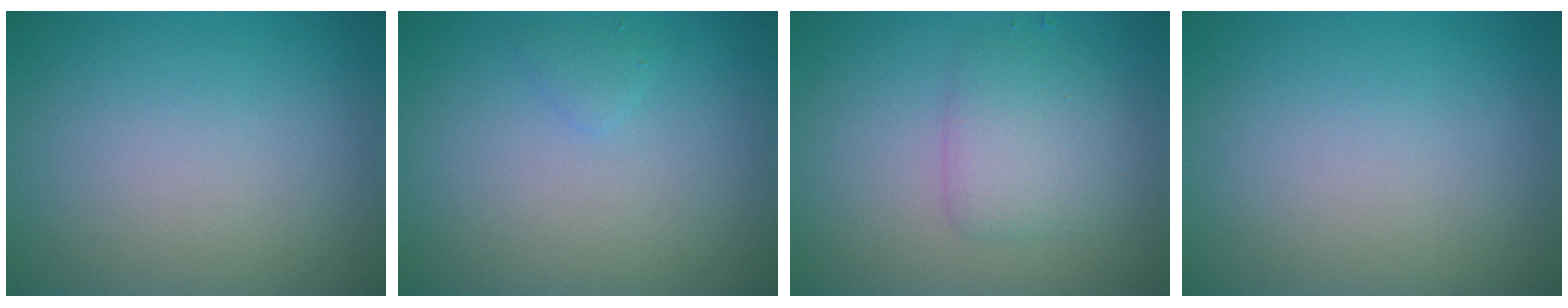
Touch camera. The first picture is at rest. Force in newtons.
{"total": 0.7, "press": 0.7, "slide": 0.0}
{"total": 2.9, "press": 2.9, "slide": 0.0}
{"total": 0.0}